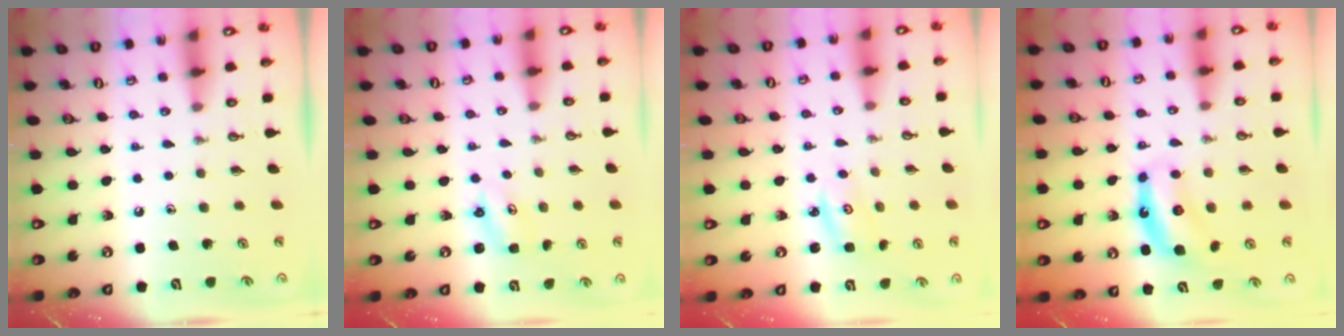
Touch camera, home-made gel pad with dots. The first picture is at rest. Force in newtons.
{"total": 2.4, "press": 2.4, "slide": 0.2}
{"total": 2.6, "press": 2.6, "slide": 0.2}
{"total": 7.4, "press": 7.4, "slide": 0.3}